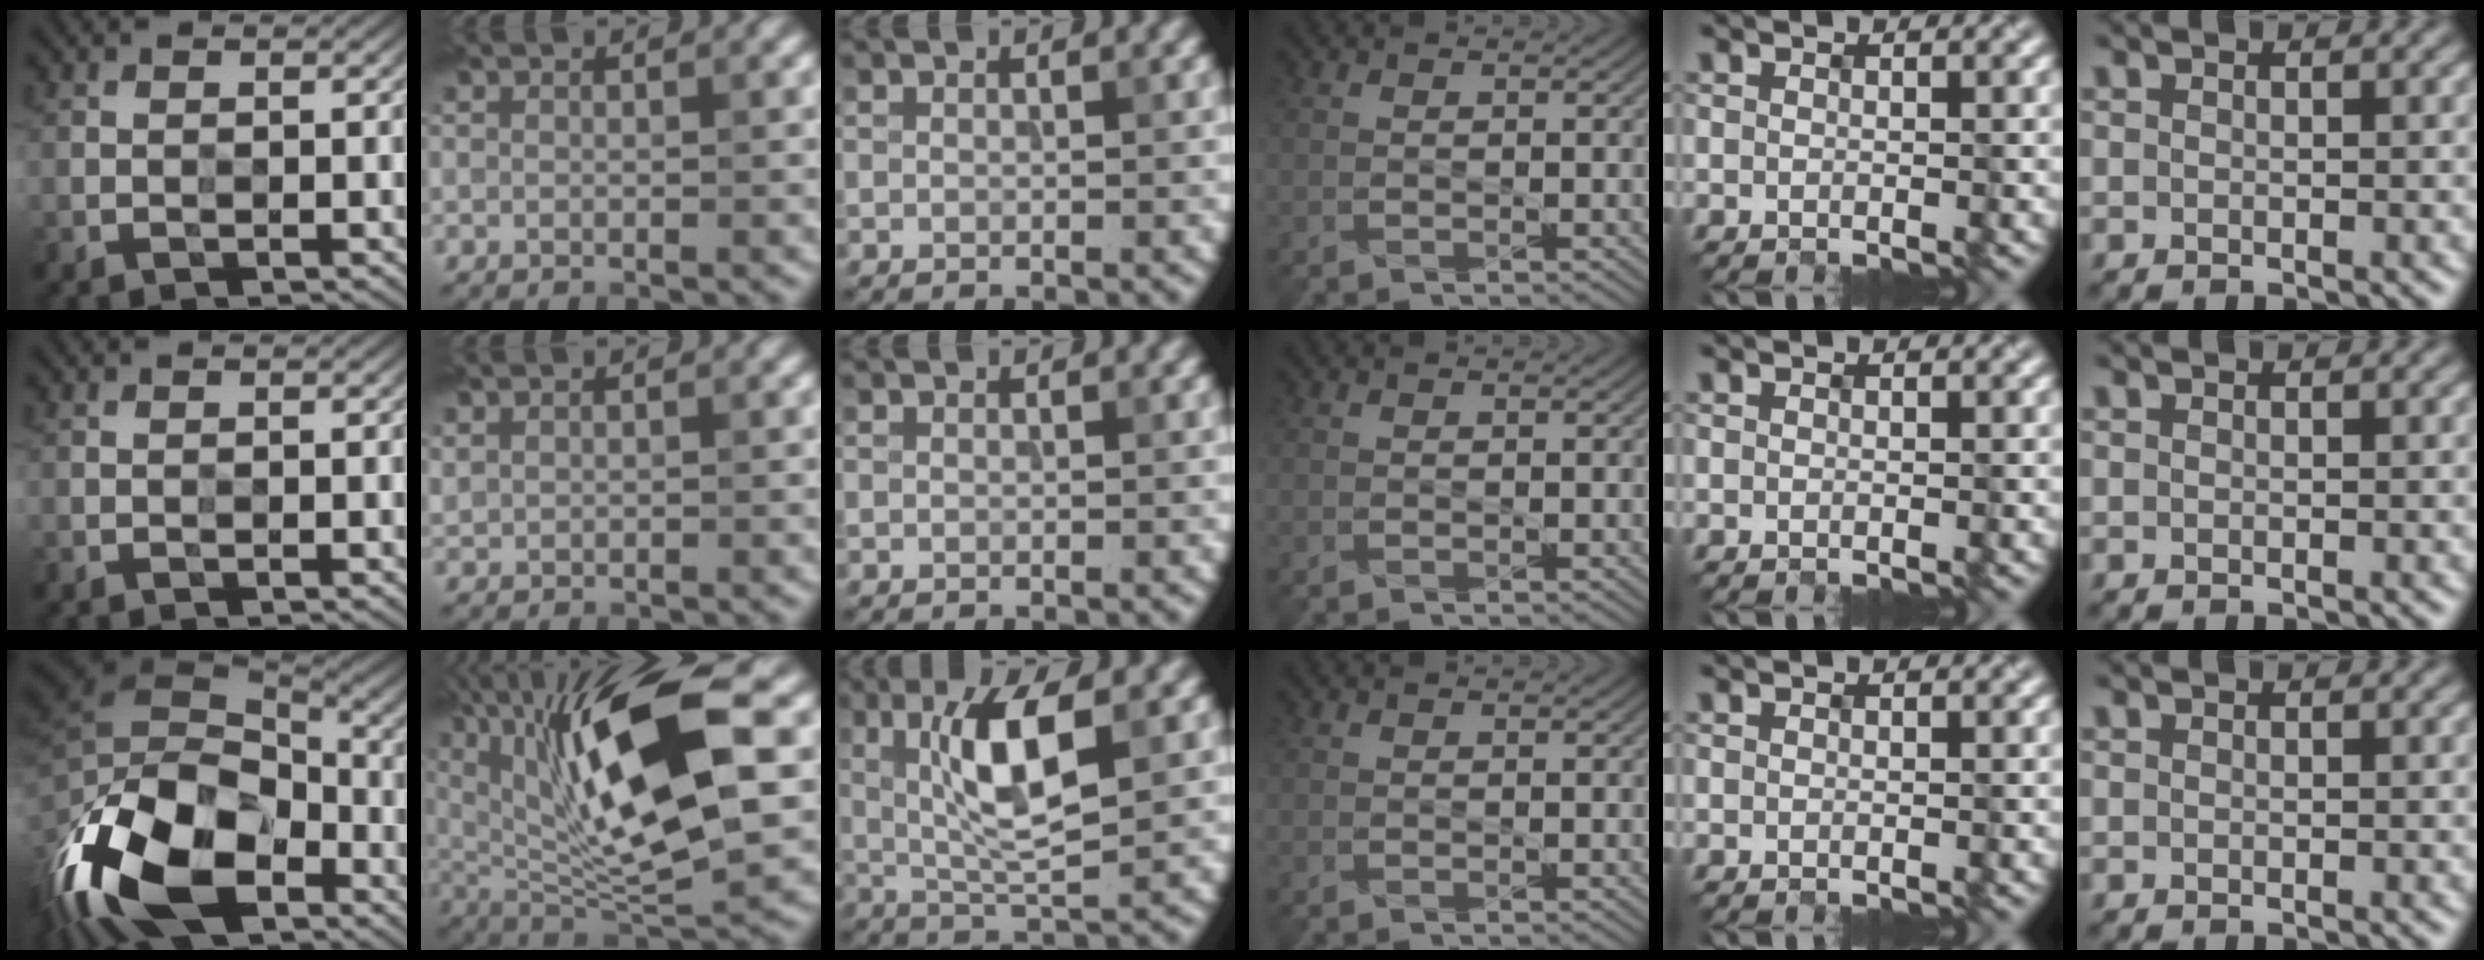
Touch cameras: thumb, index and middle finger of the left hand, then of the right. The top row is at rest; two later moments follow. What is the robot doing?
{"motion": "extract", "object": "pen cap and body"}